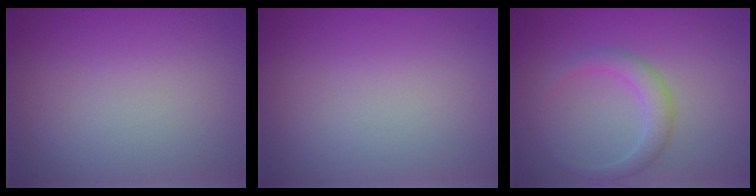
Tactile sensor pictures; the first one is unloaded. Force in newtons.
{"total": 0.0}
{"total": 2.3, "press": 2.3, "slide": 0.1}